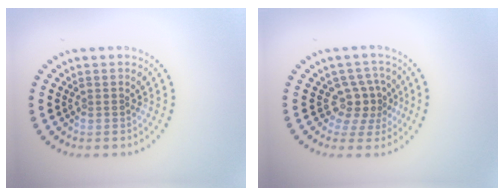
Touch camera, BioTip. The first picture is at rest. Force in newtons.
{"total": 3.0, "press": 2.2, "slide": 2.0}